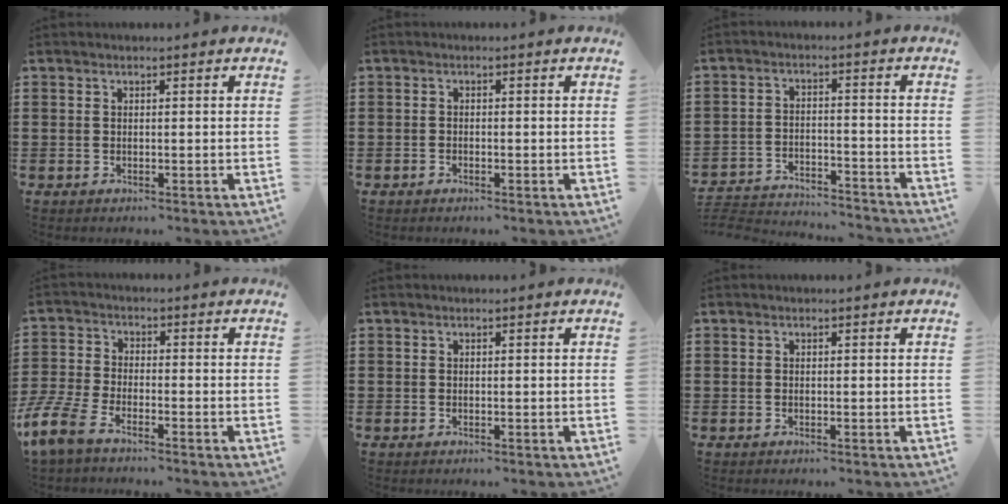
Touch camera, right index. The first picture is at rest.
{"total": 0.7, "force": [-0.6, 0.3, 0.1], "torque": [-0.004, 0.000, -0.012]}
{"total": 4.2, "force": [-4.1, 0.4, 0.6], "torque": [-0.022, 0.000, -0.089]}
{"total": 6.2, "force": [-4.9, 1.5, 3.5], "torque": [-0.112, -0.014, -0.105]}
{"total": 0.0}
{"total": 0.0}